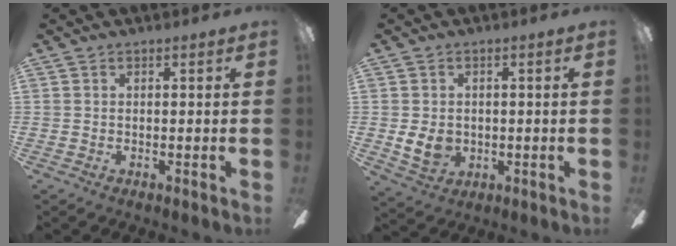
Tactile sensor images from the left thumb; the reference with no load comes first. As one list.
[{"total": 6.8, "force": [-0.2, 5.6, 3.9], "torque": [-0.067, 0.001, -0.003]}]